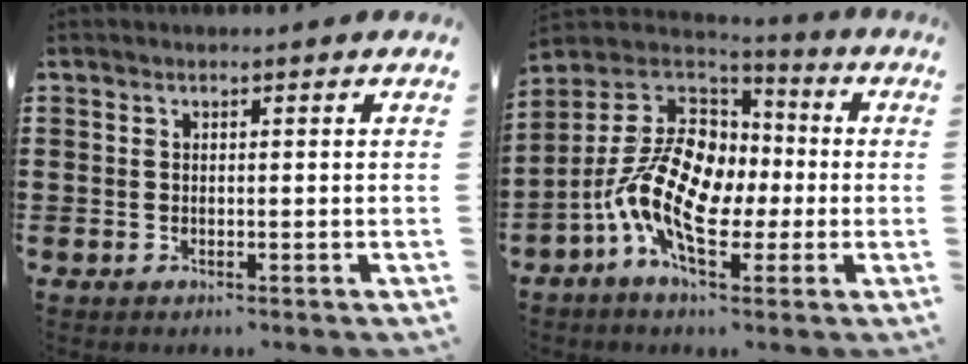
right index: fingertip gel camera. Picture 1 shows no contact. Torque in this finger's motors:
{"motor_torque": [2.14, 0.00, 1.05, 0.21]}